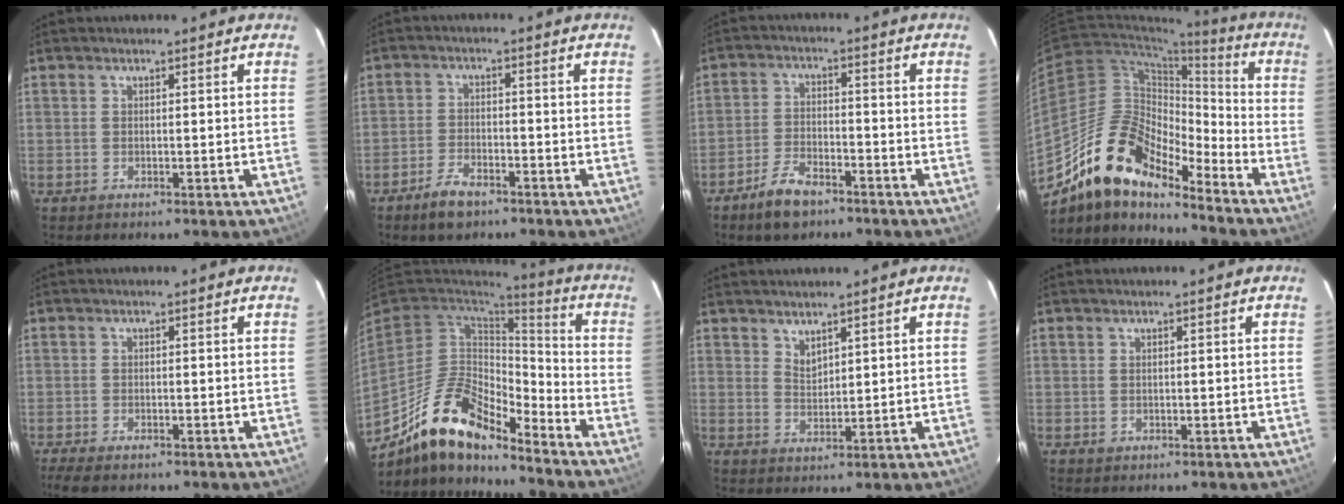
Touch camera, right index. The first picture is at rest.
{"total": 5.7, "force": [-4.2, 2.5, 3.0], "torque": [-0.077, -0.001, -0.075]}
{"total": 7.1, "force": [-5.2, 3.1, 3.7], "torque": [-0.095, 0.002, -0.095]}
{"total": 17.1, "force": [-13.6, 5.8, 8.6], "torque": [-0.154, 0.004, -0.262]}
{"total": 5.2, "force": [-4.1, 1.5, 2.8], "torque": [-0.072, -0.022, -0.074]}
{"total": 16.2, "force": [-12.2, 5.5, 9.2], "torque": [-0.187, -0.009, -0.229]}
{"total": 2.7, "force": [2.3, 0.9, 1.0], "torque": [-0.015, 0.000, 0.043]}
{"total": 0.7, "force": [-0.2, 0.6, 0.1], "torque": [0.001, -0.001, -0.002]}